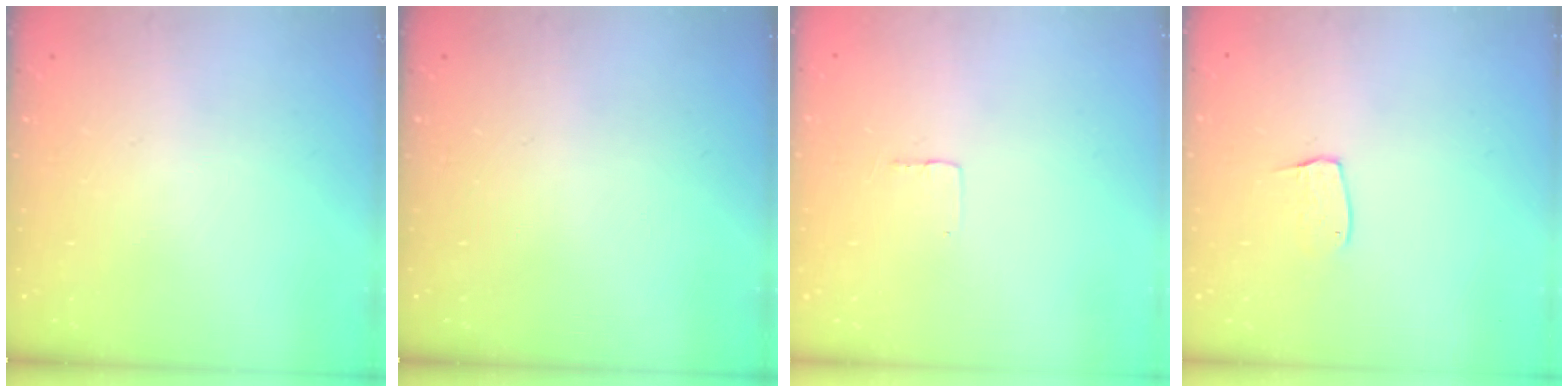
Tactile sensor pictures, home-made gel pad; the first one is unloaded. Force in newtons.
{"total": 0.0}
{"total": 1.9, "press": 1.9, "slide": 0.1}
{"total": 5.6, "press": 5.6, "slide": 0.3}